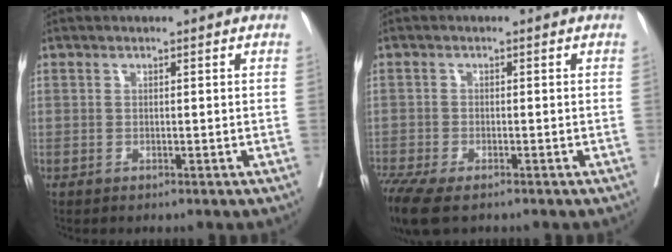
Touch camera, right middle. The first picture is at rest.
{"total": 8.8, "force": [-6.6, 2.6, 5.3], "torque": [-0.111, -0.014, -0.113]}